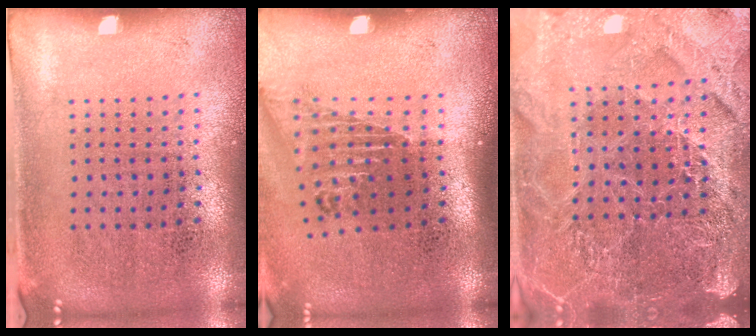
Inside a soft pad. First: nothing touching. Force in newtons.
{"total": 1.6, "press": 1.3, "slide": 0.9}
{"total": 5.4, "press": 4.9, "slide": 2.4}